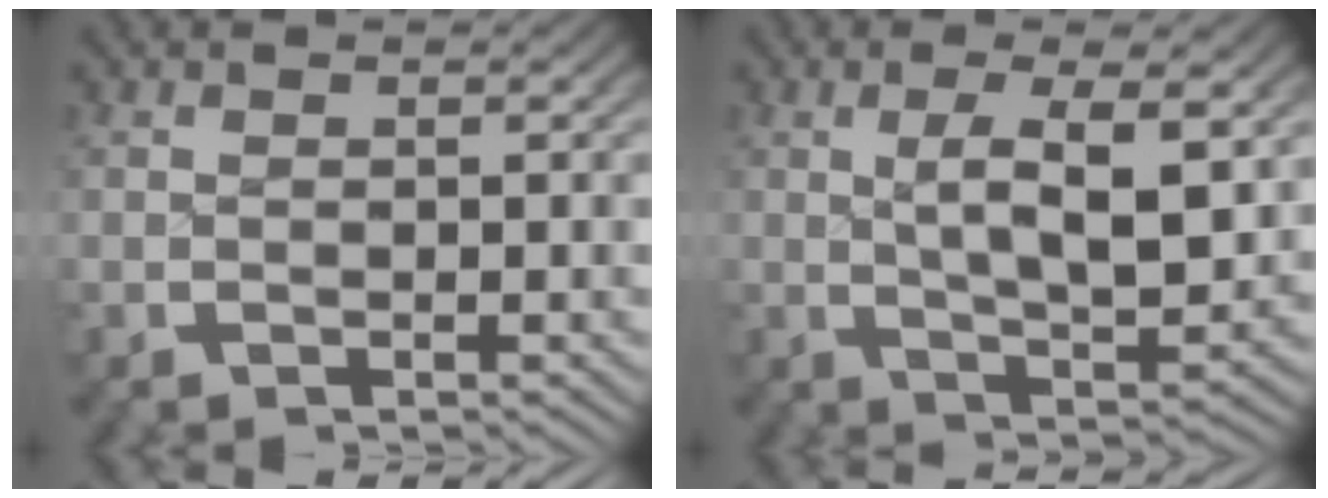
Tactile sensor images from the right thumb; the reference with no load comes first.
{"total": 5.9, "force": [1.1, 2.0, 5.4], "torque": [-0.099, -0.005, 0.023]}